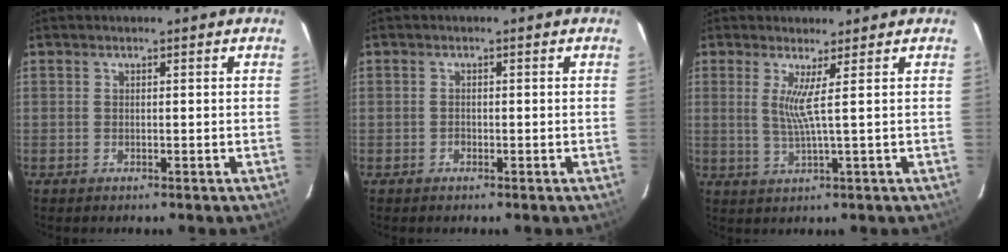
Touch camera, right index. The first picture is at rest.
{"total": 0.9, "force": [-0.5, 0.7, 0.1], "torque": [-0.001, 0.002, -0.008]}
{"total": 3.4, "force": [1.0, -1.3, 3.0], "torque": [-0.053, -0.015, 0.016]}